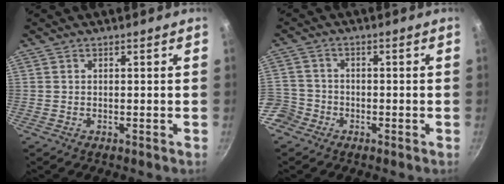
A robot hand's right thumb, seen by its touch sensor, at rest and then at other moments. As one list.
[{"total": 8.8, "force": [-4.0, 7.3, 3.0], "torque": [-0.072, 0.042, -0.079]}]